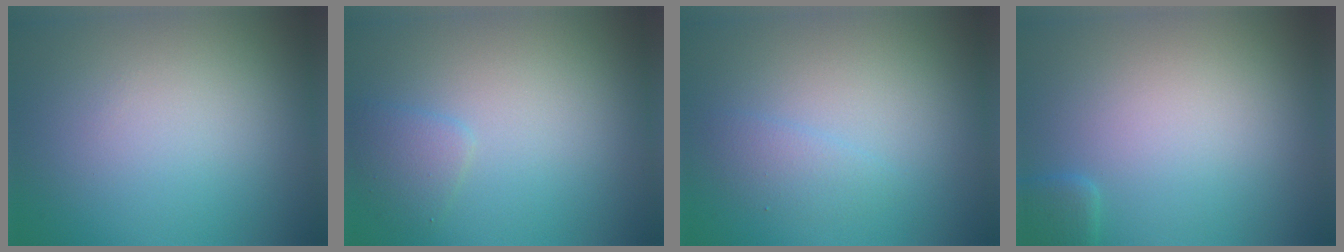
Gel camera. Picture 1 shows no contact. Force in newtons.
{"total": 1.6, "press": 1.6, "slide": 0.1}
{"total": 1.2, "press": 1.2, "slide": 0.1}
{"total": 1.6, "press": 1.6, "slide": 0.1}